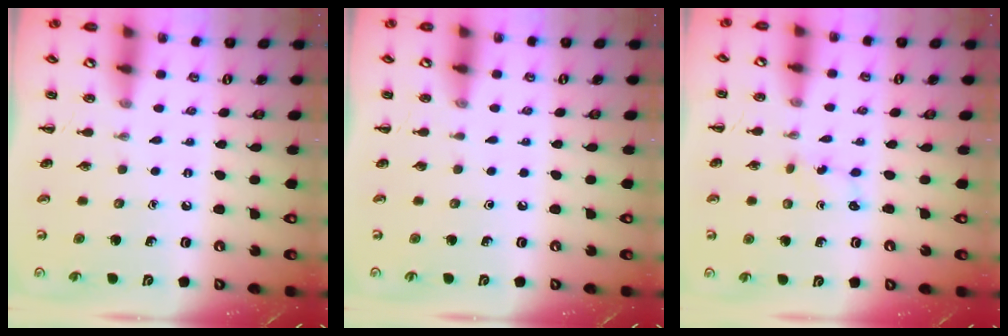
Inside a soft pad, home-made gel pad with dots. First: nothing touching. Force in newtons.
{"total": 0.0}
{"total": 2.2, "press": 2.1, "slide": 0.8}